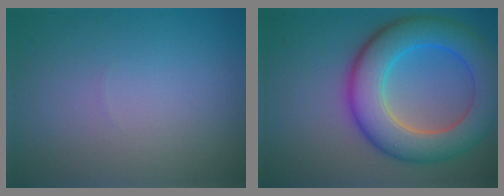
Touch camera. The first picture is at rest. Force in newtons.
{"total": 9.1, "press": 9.1, "slide": 0.3}